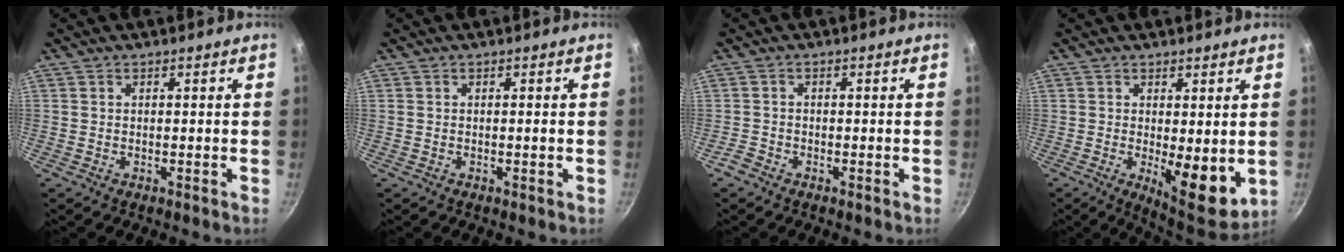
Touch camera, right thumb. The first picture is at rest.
{"total": 0.5, "force": [-0.1, 0.1, 0.5], "torque": [-0.009, 0.000, -0.004]}
{"total": 2.0, "force": [-1.5, 1.2, 0.5], "torque": [-0.013, 0.012, -0.031]}
{"total": 10.0, "force": [-0.6, 3.7, 9.2], "torque": [-0.108, -0.021, 0.004]}